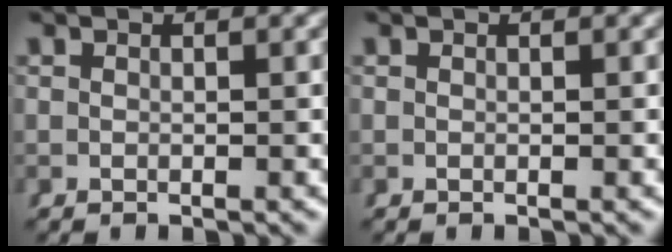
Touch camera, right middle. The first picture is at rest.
{"total": 0.0}